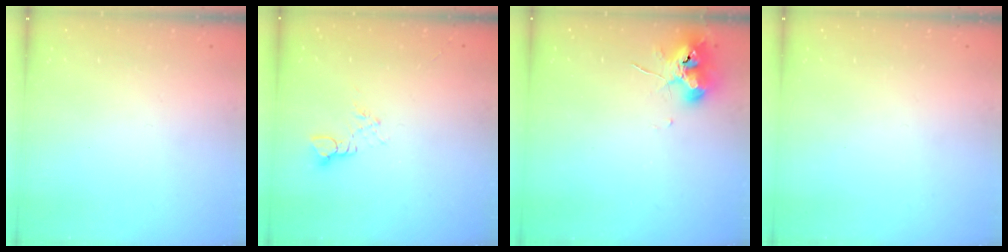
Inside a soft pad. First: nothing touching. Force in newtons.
{"total": 3.6, "press": 3.5, "slide": 0.5}
{"total": 11.0, "press": 10.9, "slide": 1.7}
{"total": 0.0}